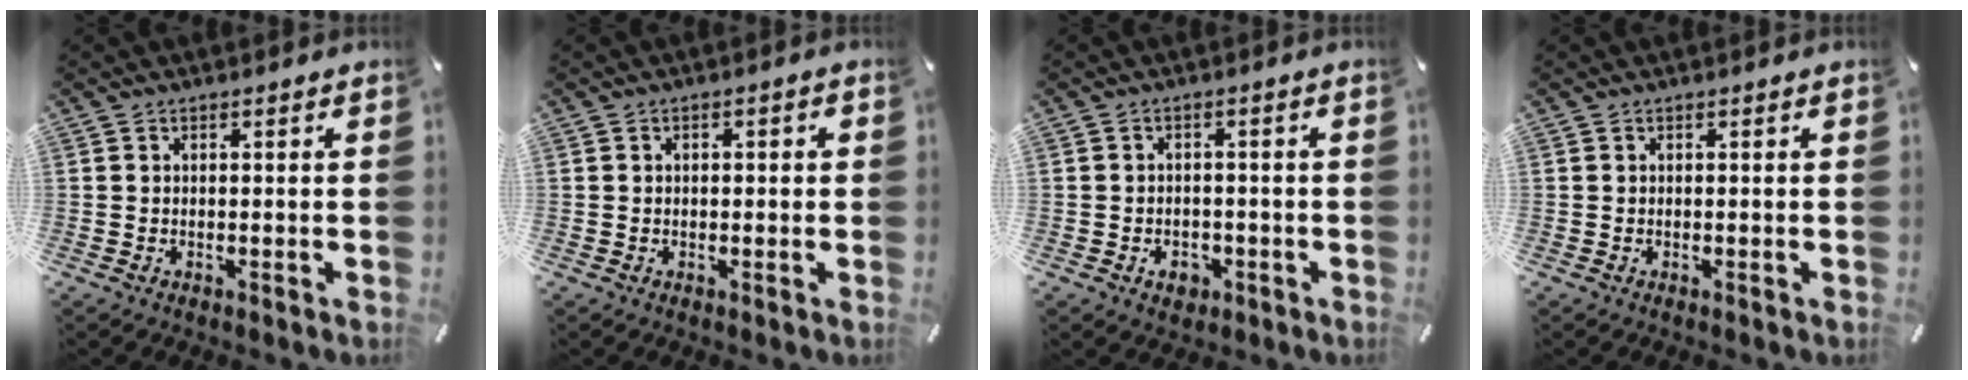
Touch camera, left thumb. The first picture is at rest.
{"total": 1.5, "force": [-0.2, 0.9, 1.1], "torque": [-0.022, 0.006, -0.007]}
{"total": 3.8, "force": [-1.7, 2.9, 1.7], "torque": [-0.027, 0.007, -0.030]}
{"total": 0.0}